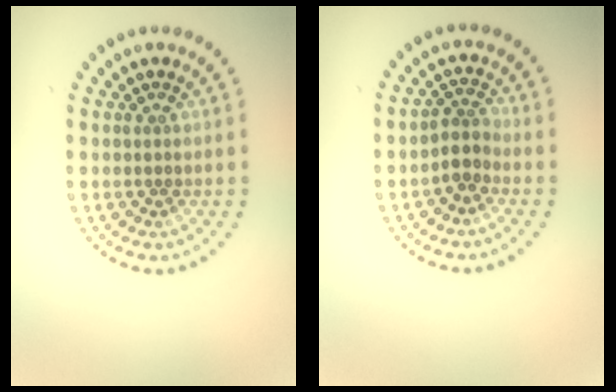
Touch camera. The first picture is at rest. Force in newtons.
{"total": 2.0, "press": 1.5, "slide": 1.3}